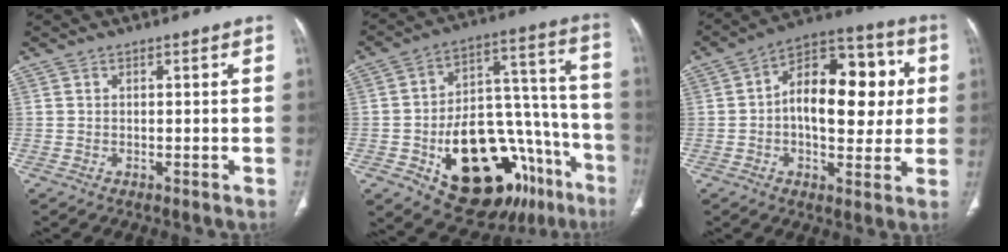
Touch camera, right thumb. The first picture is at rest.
{"total": 28.3, "force": [-12.9, 15.2, 20.1], "torque": [-0.226, 0.089, -0.176]}
{"total": 18.7, "force": [1.5, 10.5, 15.4], "torque": [-0.190, 0.031, 0.017]}